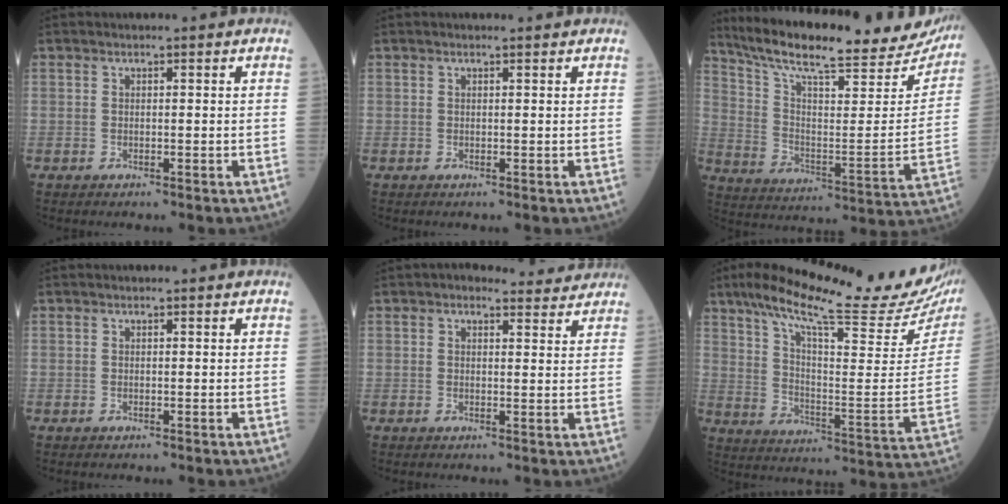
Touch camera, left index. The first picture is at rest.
{"total": 0.8, "force": [0.8, 0.0, 0.1], "torque": [-0.004, 0.002, 0.012]}
{"total": 27.9, "force": [24.8, 4.3, 12.1], "torque": [-0.198, -0.061, 0.341]}
{"total": 0.0}
{"total": 4.1, "force": [3.9, 1.4, 0.5], "torque": [0.005, 0.008, 0.035]}
{"total": 26.0, "force": [21.3, 1.9, 14.8], "torque": [-0.232, -0.046, 0.294]}